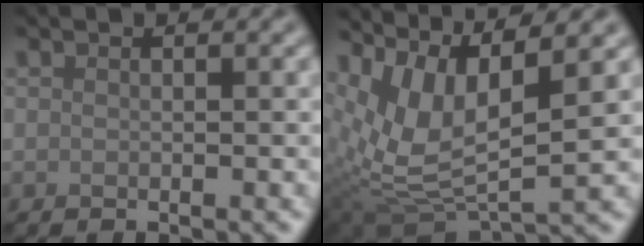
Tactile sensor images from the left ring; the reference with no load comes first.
{"total": 8.3, "force": [4.0, 2.7, 6.7], "torque": [-0.143, 0.000, 0.076]}